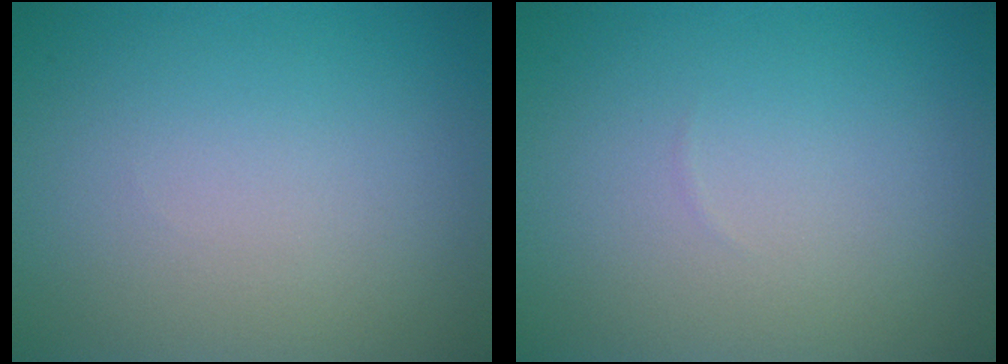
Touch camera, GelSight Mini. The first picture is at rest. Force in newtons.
{"total": 0.0}